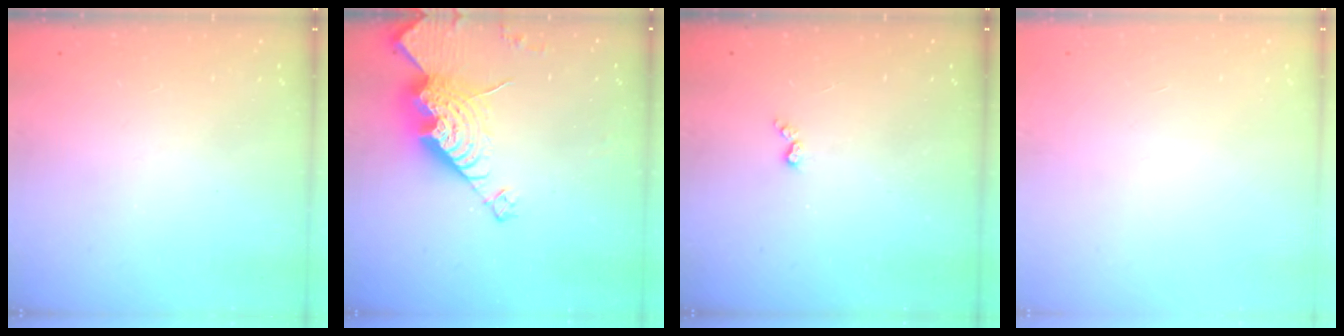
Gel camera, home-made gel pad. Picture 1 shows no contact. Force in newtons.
{"total": 24.0, "press": 23.9, "slide": 2.2}
{"total": 2.9, "press": 2.9, "slide": 0.5}
{"total": 0.0}